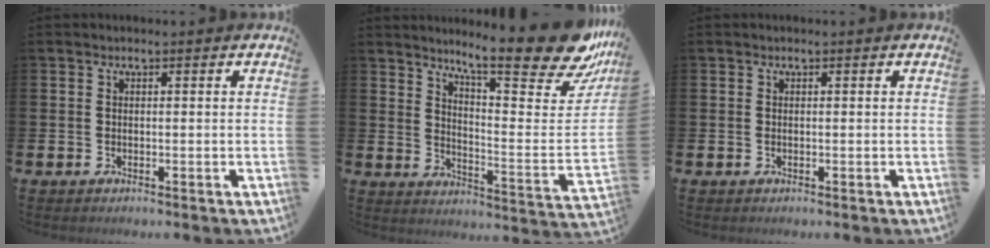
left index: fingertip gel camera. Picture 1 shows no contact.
{"total": 14.0, "force": [11.3, 2.6, 7.8], "torque": [-0.121, -0.089, 0.184]}
{"total": 0.0}